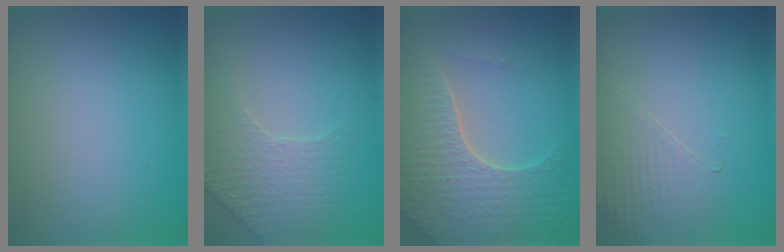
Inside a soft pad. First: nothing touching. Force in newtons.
{"total": 2.2, "press": 2.0, "slide": 1.0}
{"total": 6.1, "press": 4.9, "slide": 3.7}
{"total": 1.6, "press": 0.7, "slide": 1.4}